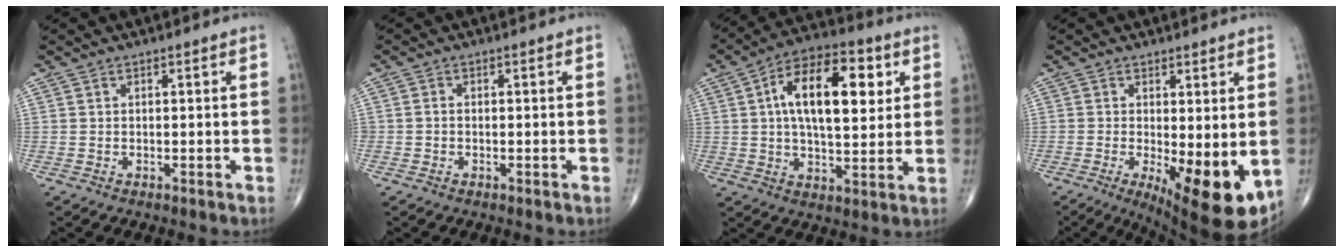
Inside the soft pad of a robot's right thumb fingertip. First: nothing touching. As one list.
[{"total": 0.8, "force": [-0.2, 0.6, 0.5], "torque": [-0.004, 0.002, -0.005]}, {"total": 17.3, "force": [4.3, 8.3, 14.5], "torque": [-0.213, 0.006, 0.064]}, {"total": 12.7, "force": [-2.6, 4.3, 11.6], "torque": [-0.166, -0.028, -0.024]}]